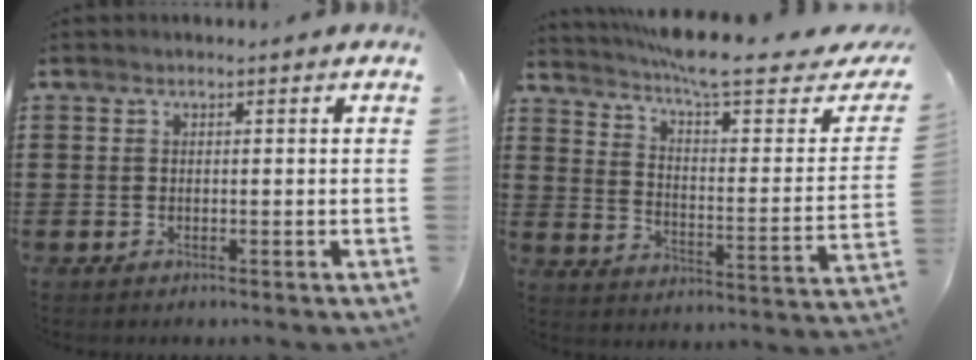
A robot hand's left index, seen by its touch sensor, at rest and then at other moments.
{"total": 9.0, "force": [7.2, 0.6, 5.3], "torque": [-0.120, -0.052, 0.115]}